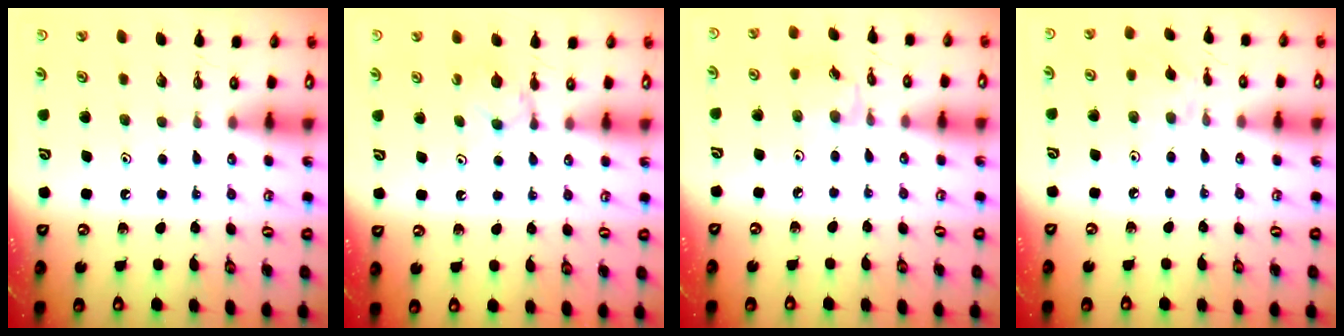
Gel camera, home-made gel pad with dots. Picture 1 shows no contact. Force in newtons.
{"total": 3.0, "press": 2.9, "slide": 0.7}
{"total": 3.1, "press": 3.1, "slide": 0.5}
{"total": 3.0, "press": 2.9, "slide": 0.5}